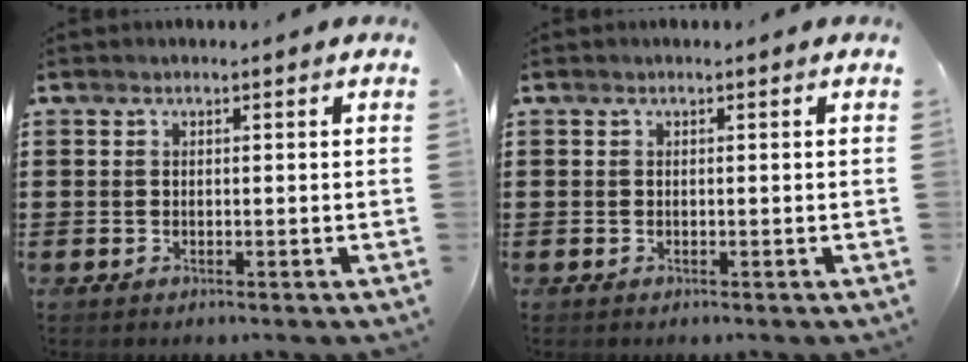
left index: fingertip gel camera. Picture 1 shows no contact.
{"total": 0.0}